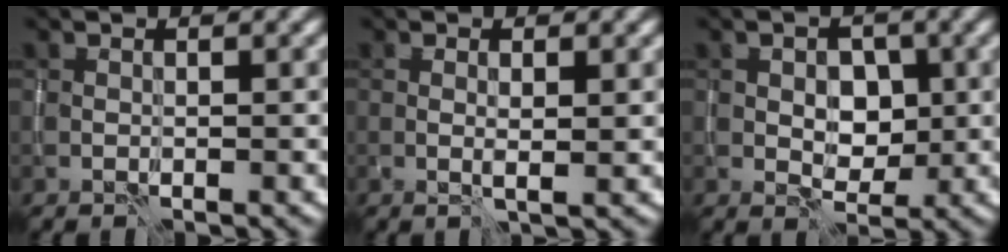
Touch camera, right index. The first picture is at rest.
{"total": 1.1, "force": [0.3, 0.0, 1.1], "torque": [-0.019, -0.001, 0.004]}
{"total": 3.3, "force": [0.2, 2.4, 2.2], "torque": [-0.031, -0.004, 0.004]}